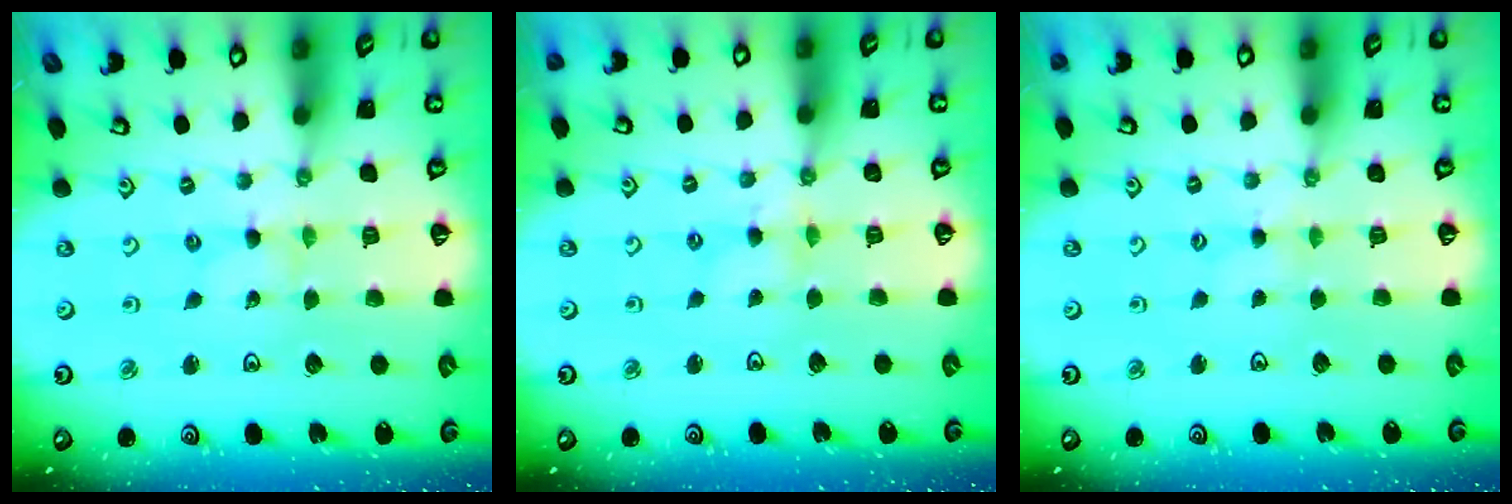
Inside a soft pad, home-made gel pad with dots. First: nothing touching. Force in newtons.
{"total": 2.3, "press": 2.2, "slide": 0.4}
{"total": 1.6, "press": 1.5, "slide": 0.3}